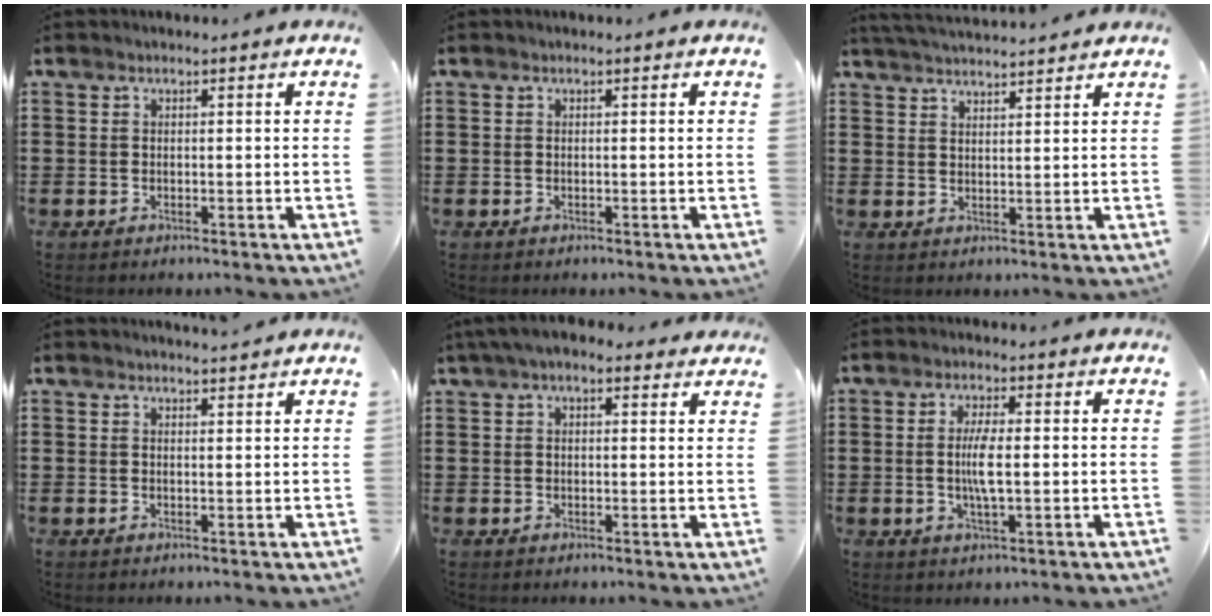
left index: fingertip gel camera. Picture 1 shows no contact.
{"total": 0.0}
{"total": 3.1, "force": [3.1, -0.3, 0.4], "torque": [-0.018, -0.009, 0.056]}
{"total": 1.6, "force": [1.6, 0.0, 0.4], "torque": [-0.011, 0.001, 0.030]}
{"total": 4.3, "force": [3.0, 1.5, 2.6], "torque": [-0.058, 0.003, 0.055]}
{"total": 4.8, "force": [0.0, 1.1, 4.6], "torque": [-0.099, -0.003, -0.008]}